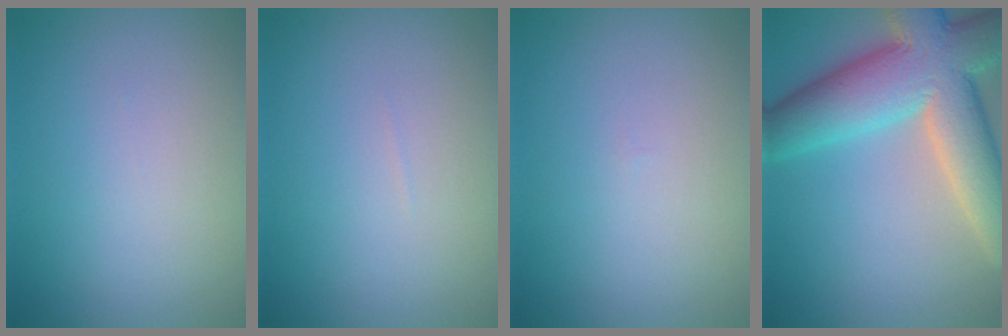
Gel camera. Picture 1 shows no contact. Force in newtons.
{"total": 0.0}
{"total": 0.0}
{"total": 11.2, "press": 11.2, "slide": 1.0}